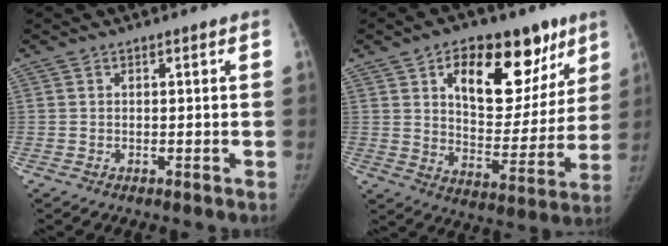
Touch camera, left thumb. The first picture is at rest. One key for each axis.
{"total": 22.2, "fx": 11.0, "fy": 12.2, "fz": 15.0, "tx": -0.153, "ty": -0.029, "tz": 0.166}